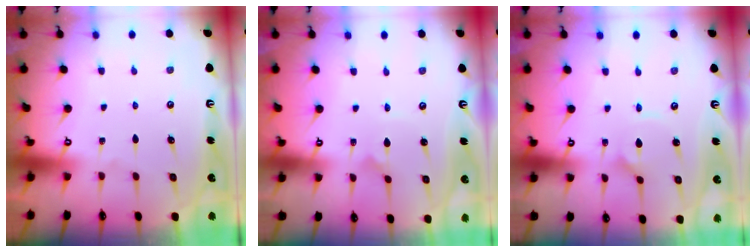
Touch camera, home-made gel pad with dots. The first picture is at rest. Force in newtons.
{"total": 1.1, "press": 1.1, "slide": 0.0}
{"total": 2.3, "press": 2.2, "slide": 0.7}